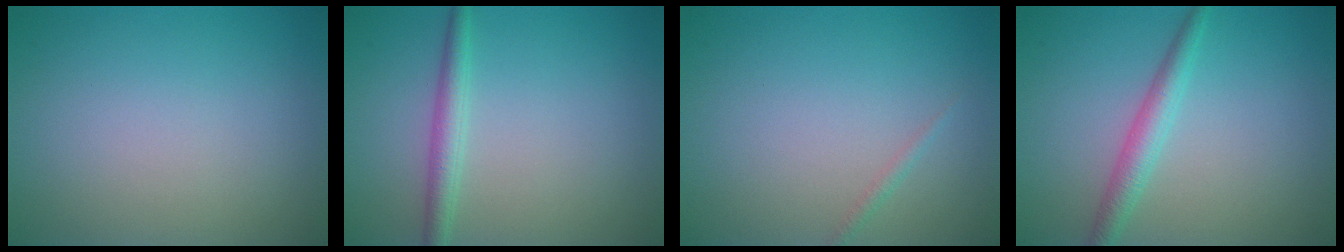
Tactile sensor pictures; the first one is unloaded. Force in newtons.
{"total": 2.2, "press": 2.2, "slide": 0.1}
{"total": 0.6, "press": 0.6, "slide": 0.0}
{"total": 2.5, "press": 2.5, "slide": 0.1}